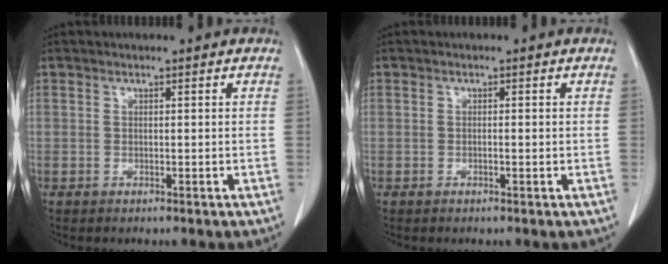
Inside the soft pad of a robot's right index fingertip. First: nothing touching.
{"total": 0.6, "force": [-0.1, 0.1, 0.6], "torque": [-0.009, 0.001, 0.000]}